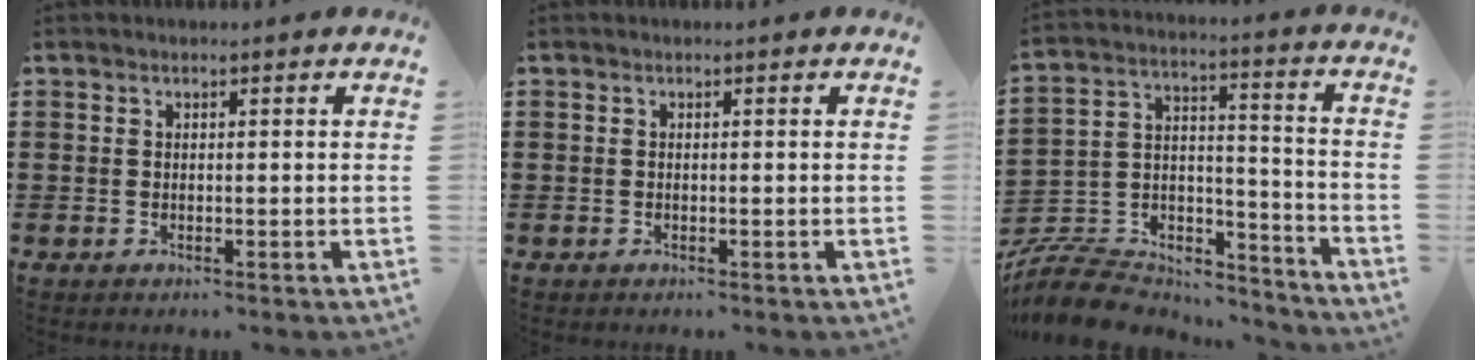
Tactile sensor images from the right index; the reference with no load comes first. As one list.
[{"total": 0.0}, {"total": 9.7, "force": [-8.7, 3.5, 2.4], "torque": [-0.057, 0.015, -0.170]}]